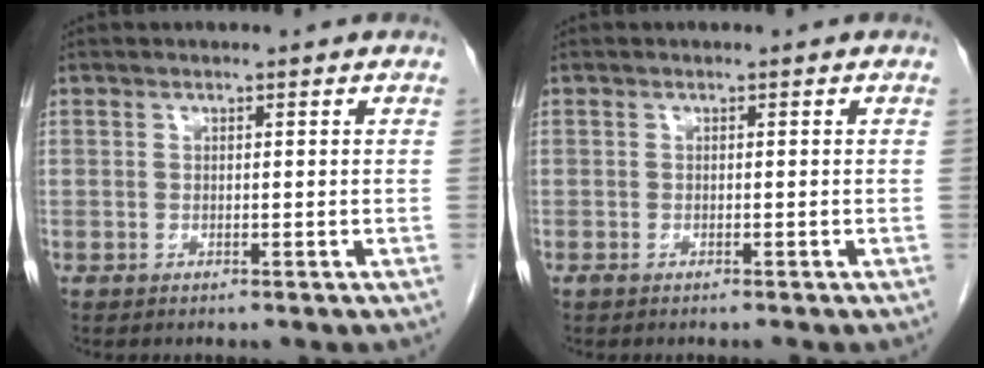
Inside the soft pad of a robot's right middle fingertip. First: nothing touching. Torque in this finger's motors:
{"motor_torque": [-0.12, -0.01, 0.04, 0.00]}